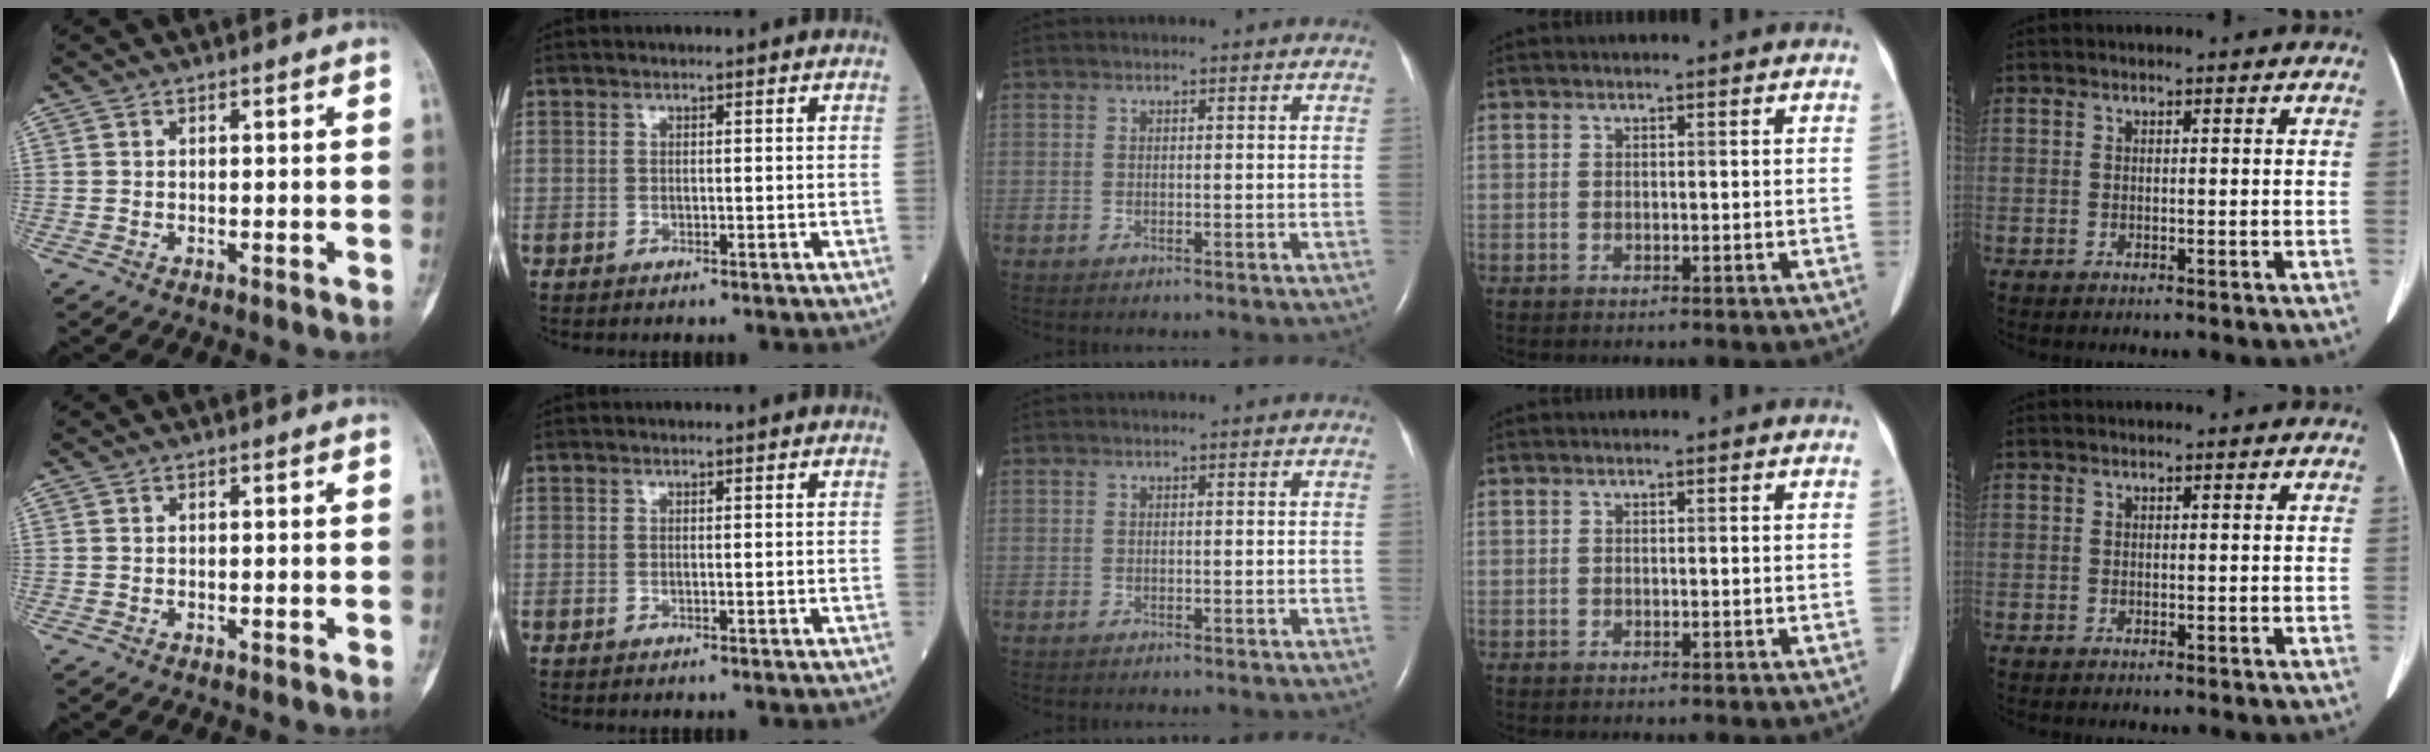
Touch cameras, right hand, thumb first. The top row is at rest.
{}